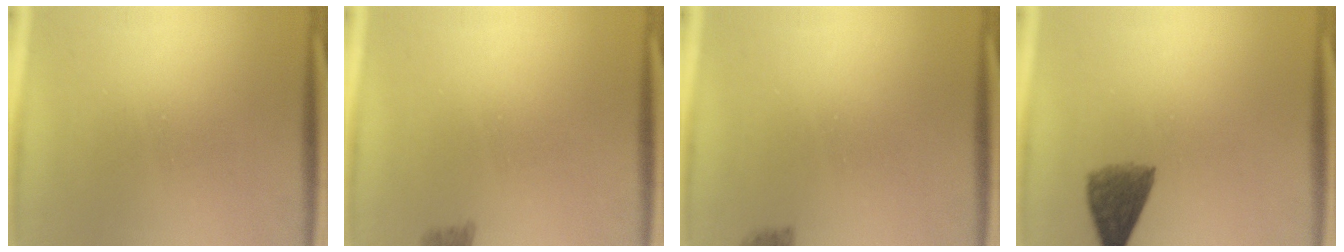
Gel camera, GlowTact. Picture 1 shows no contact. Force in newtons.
{"total": 2.0}
{"total": 1.8}
{"total": 5.5}